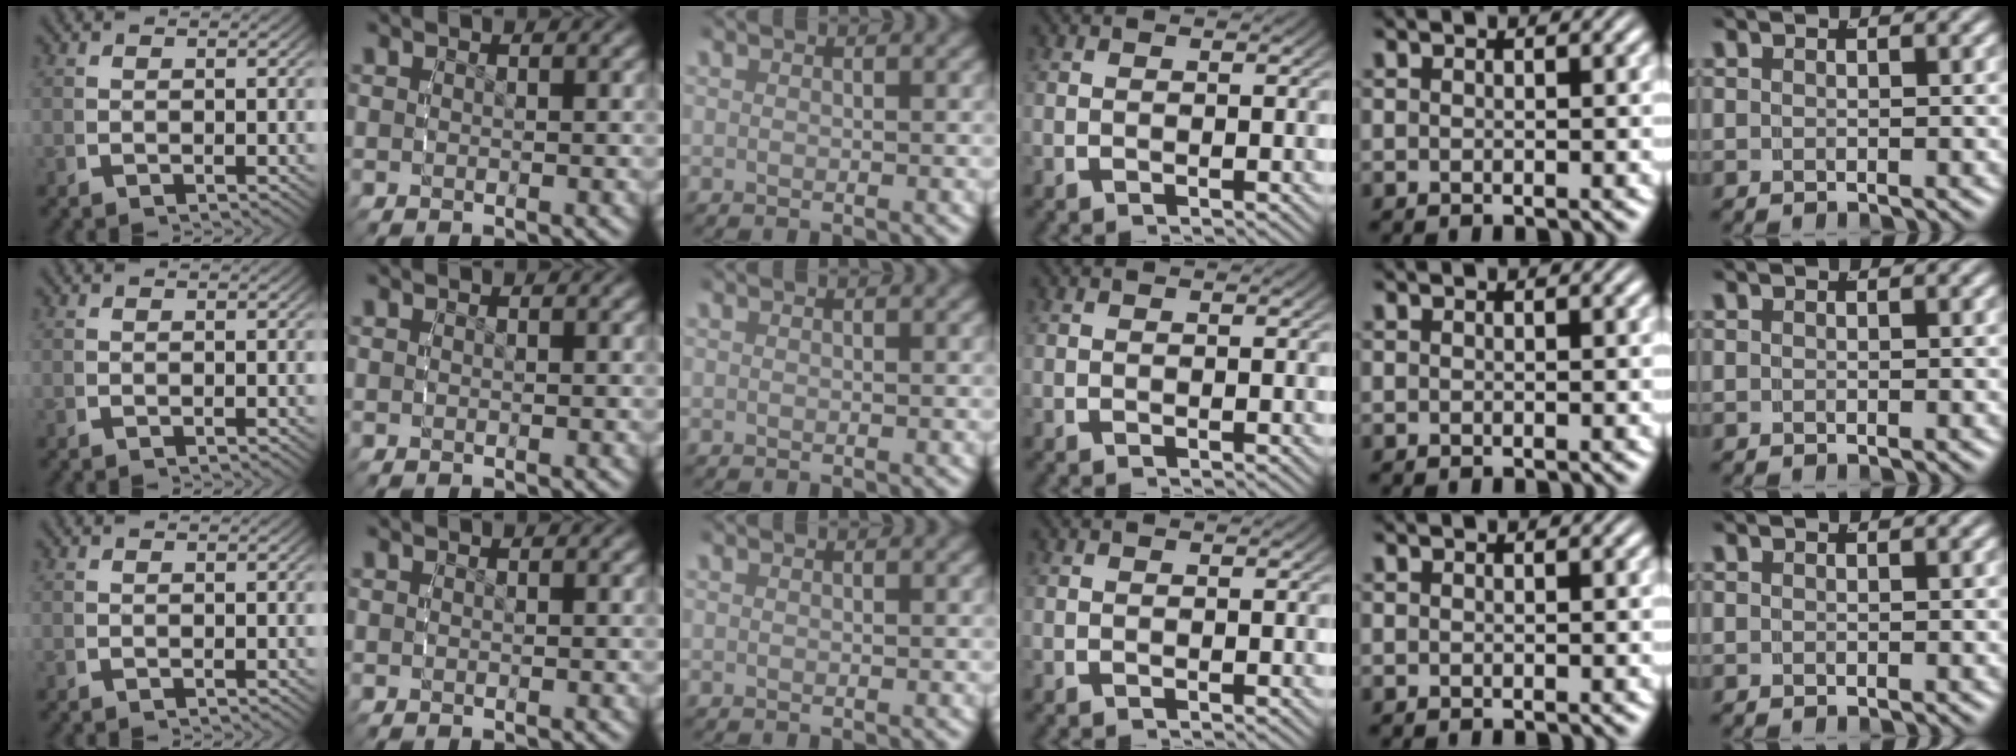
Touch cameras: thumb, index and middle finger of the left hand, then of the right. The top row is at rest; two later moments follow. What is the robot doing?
{"motion": "reach", "object": "measuring cup"}